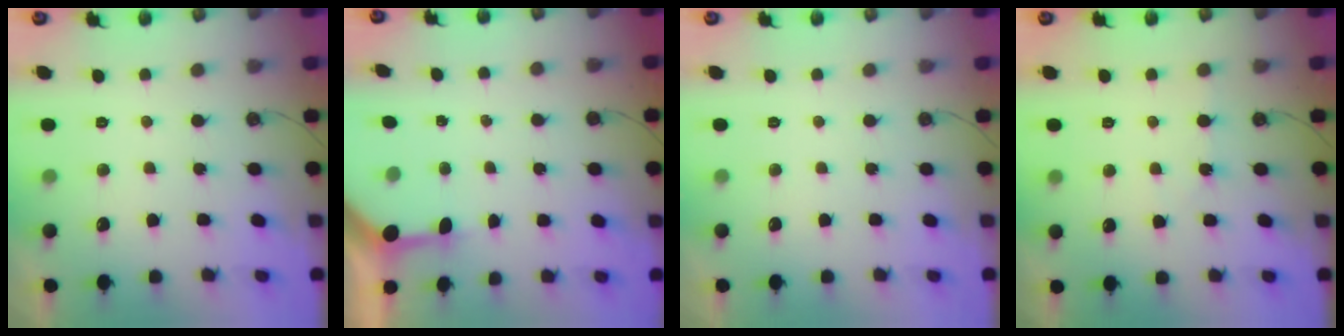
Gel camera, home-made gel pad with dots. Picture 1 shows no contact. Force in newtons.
{"total": 3.6, "press": 3.6, "slide": 0.3}
{"total": 0.0}
{"total": 1.5, "press": 1.4, "slide": 0.3}